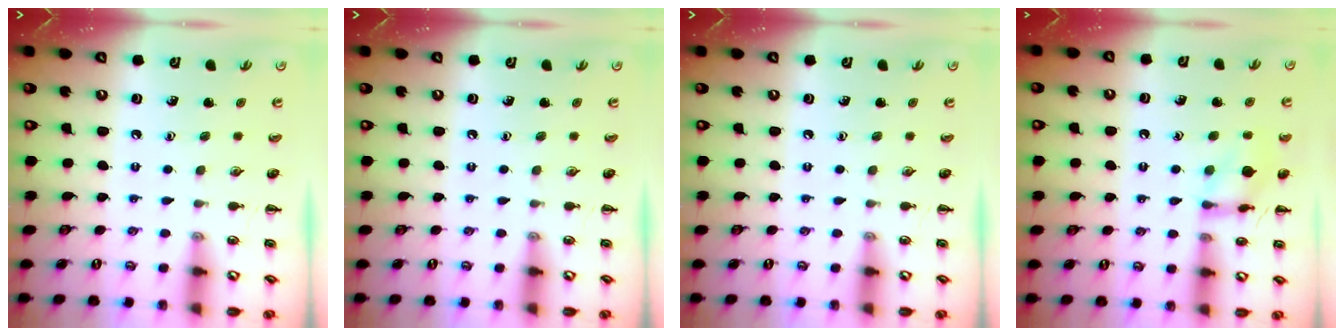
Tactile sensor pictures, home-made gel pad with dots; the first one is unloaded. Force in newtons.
{"total": 0.0}
{"total": 0.0}
{"total": 10.5, "press": 10.4, "slide": 0.7}